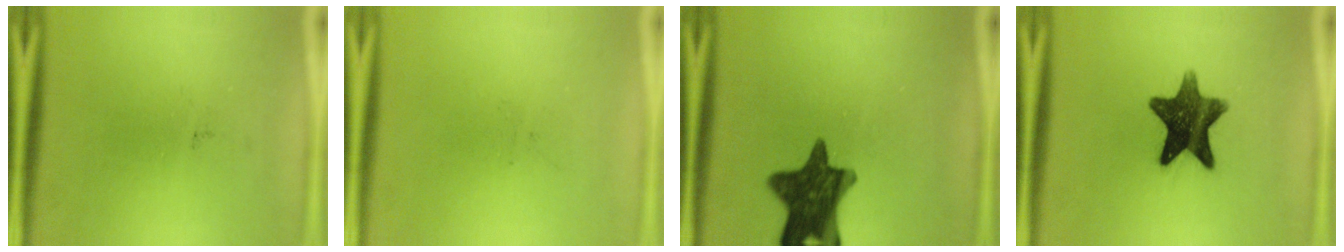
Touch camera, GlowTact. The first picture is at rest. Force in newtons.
{"total": 0.0}
{"total": 13.0}
{"total": 12.2}